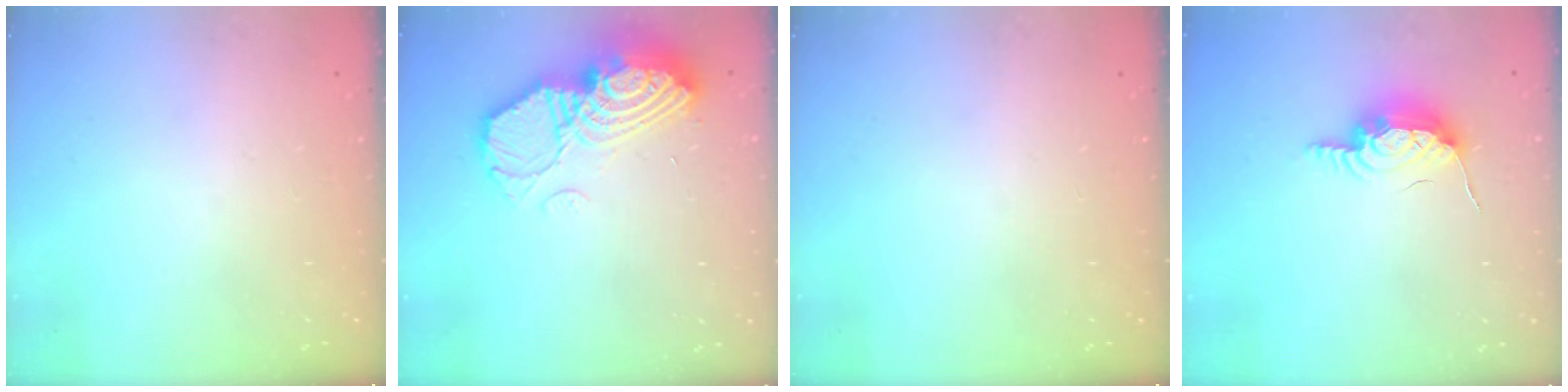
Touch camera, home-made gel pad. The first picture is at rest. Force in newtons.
{"total": 16.5, "press": 16.4, "slide": 1.2}
{"total": 0.0}
{"total": 9.9, "press": 9.9, "slide": 1.0}